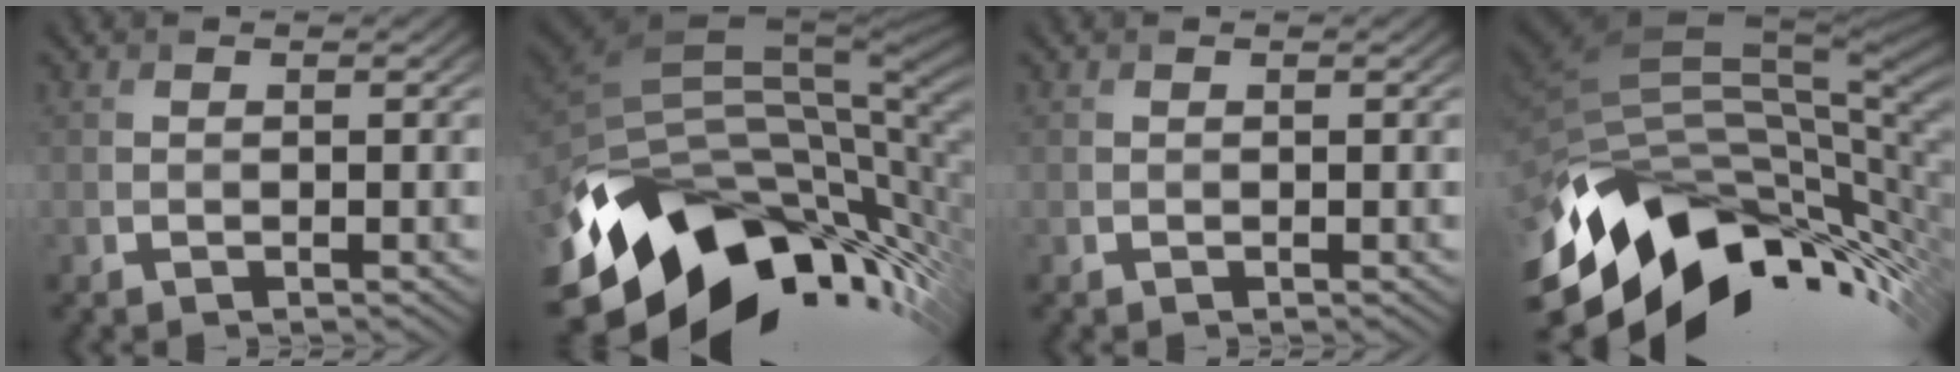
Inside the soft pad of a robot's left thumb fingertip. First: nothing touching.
{"total": 17.8, "force": [-6.6, 11.1, 12.2], "torque": [-0.254, -0.048, -0.105]}
{"total": 0.0}
{"total": 16.3, "force": [-7.1, 9.1, 11.6], "torque": [-0.241, -0.040, -0.117]}